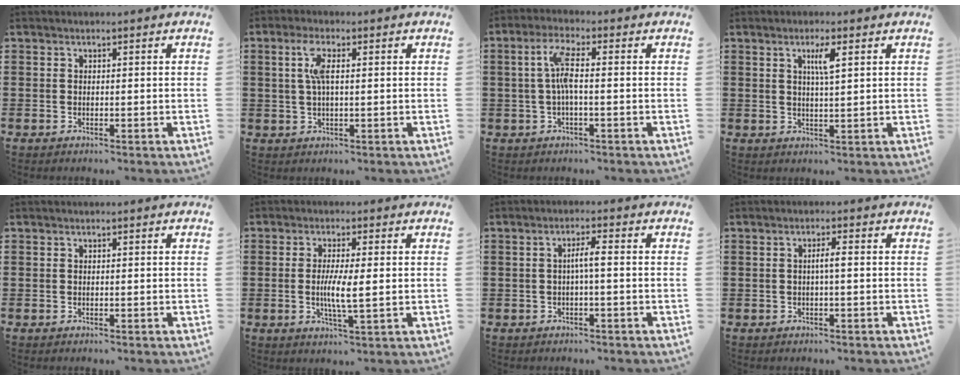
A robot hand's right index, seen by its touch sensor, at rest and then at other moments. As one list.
[{"total": 4.3, "force": [0.9, 1.2, 4.0], "torque": [-0.083, 0.009, 0.012]}, {"total": 5.1, "force": [-0.1, 1.0, 5.0], "torque": [-0.109, 0.001, -0.011]}, {"total": 3.2, "force": [1.3, 0.2, 2.9], "torque": [-0.060, 0.001, 0.020]}, {"total": 0.0}, {"total": 5.1, "force": [-0.2, 0.8, 5.0], "torque": [-0.089, 0.000, -0.006]}, {"total": 2.7, "force": [-0.3, 0.1, 2.7], "torque": [-0.051, 0.000, -0.009]}, {"total": 1.9, "force": [-0.2, 0.0, 1.9], "torque": [-0.036, 0.001, -0.006]}]